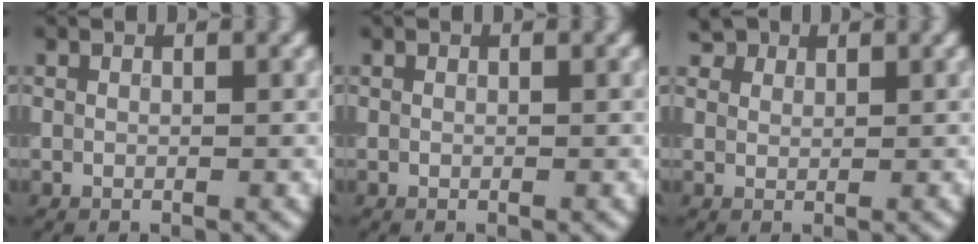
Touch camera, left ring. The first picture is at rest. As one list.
[{"total": 0.0}, {"total": 2.9, "force": [2.1, 1.7, 1.0], "torque": [-0.030, 0.002, 0.036]}]